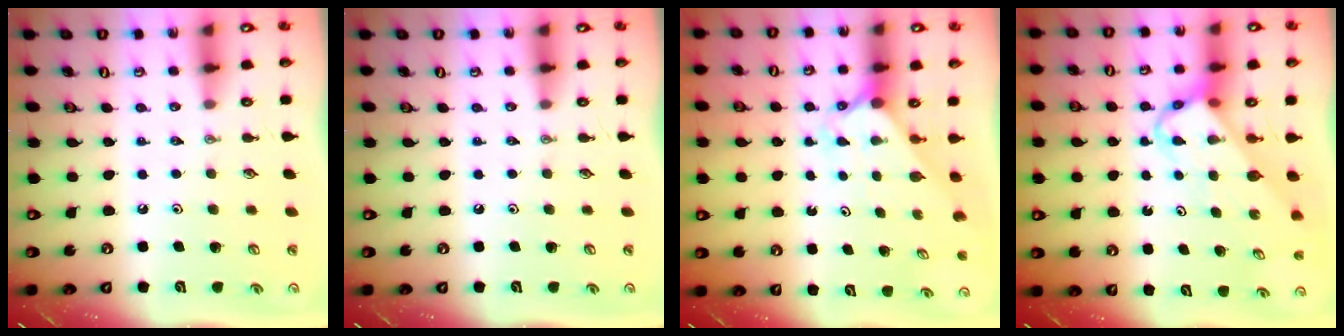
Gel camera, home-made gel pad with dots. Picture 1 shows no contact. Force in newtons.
{"total": 0.0}
{"total": 1.8, "press": 1.8, "slide": 0.1}
{"total": 4.8, "press": 4.8, "slide": 0.4}